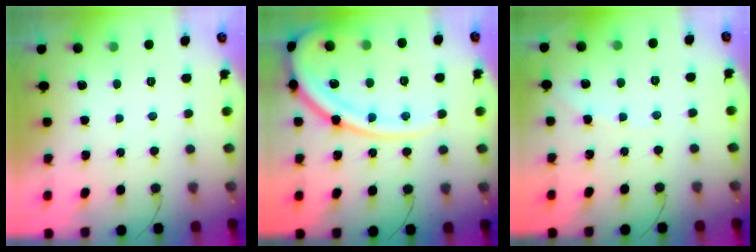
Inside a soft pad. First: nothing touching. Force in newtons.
{"total": 18.7, "press": 18.5, "slide": 2.2}
{"total": 2.5, "press": 2.4, "slide": 0.5}